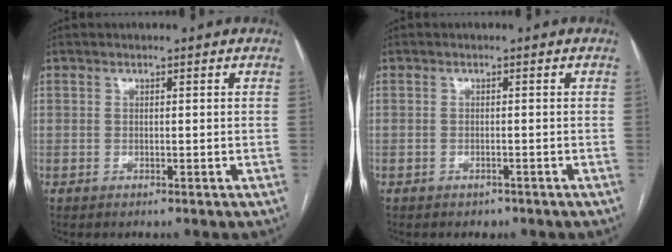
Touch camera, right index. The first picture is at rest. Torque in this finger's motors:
{"motor_torque": [0.27, -0.12, 0.05, -0.02]}